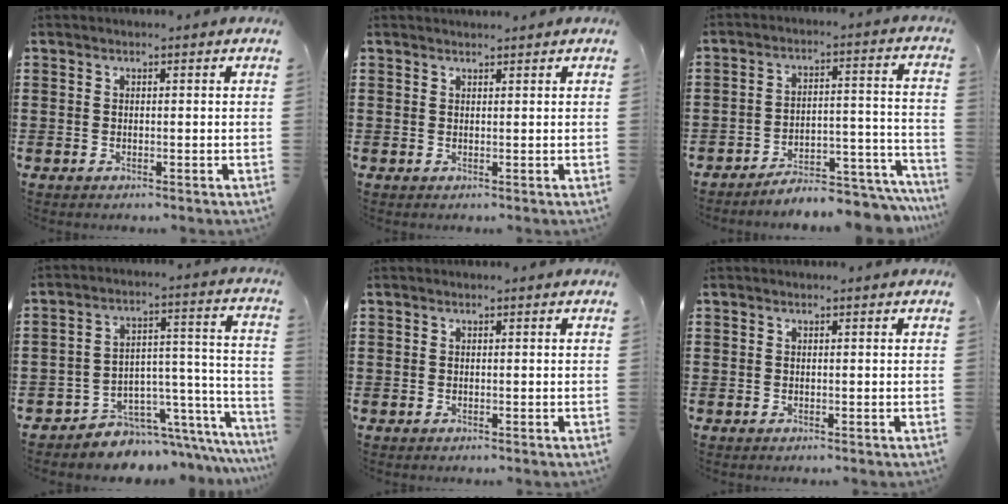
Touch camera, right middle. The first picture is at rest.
{"total": 0.9, "force": [0.9, 0.0, 0.0], "torque": [-0.002, -0.004, 0.018]}
{"total": 6.3, "force": [-6.1, 0.4, 1.5], "torque": [-0.018, 0.009, -0.119]}
{"total": 4.8, "force": [-3.9, 2.7, 0.3], "torque": [-0.016, -0.006, -0.074]}
{"total": 0.0}
{"total": 0.0}